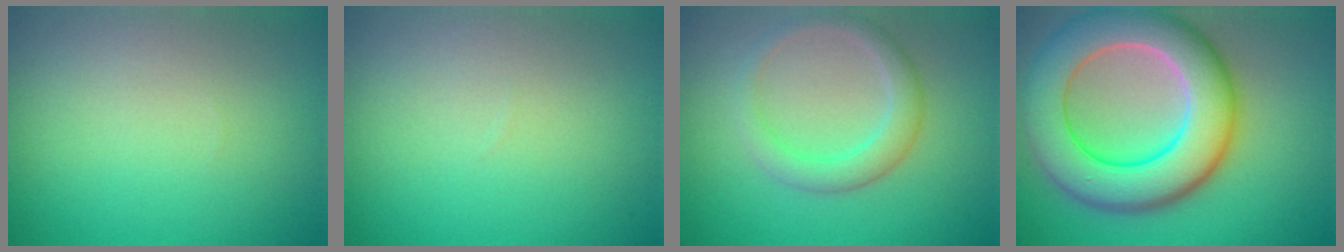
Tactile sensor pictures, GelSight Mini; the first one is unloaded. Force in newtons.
{"total": 0.0}
{"total": 2.9, "press": 2.9, "slide": 0.2}
{"total": 11.0, "press": 11.0, "slide": 0.9}